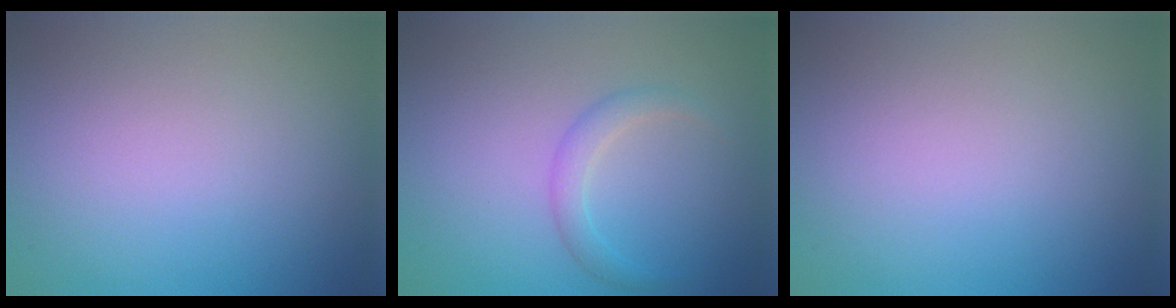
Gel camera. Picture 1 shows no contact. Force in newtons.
{"total": 1.7, "press": 1.7, "slide": 0.1}
{"total": 0.0}